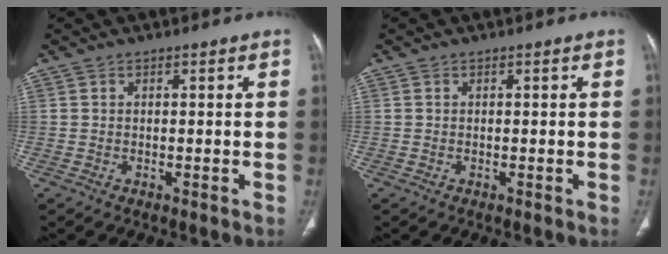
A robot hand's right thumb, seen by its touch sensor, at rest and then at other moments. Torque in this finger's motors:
{"motor_torque": [-0.22, 0.52, 0.22, -0.35, -0.09]}